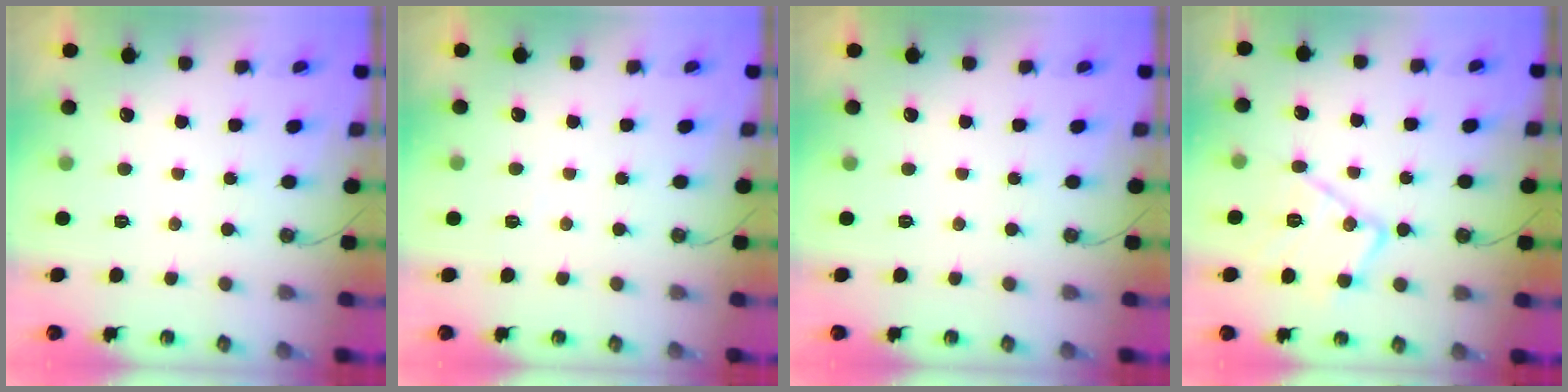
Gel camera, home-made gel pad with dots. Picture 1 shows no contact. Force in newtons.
{"total": 2.7, "press": 2.7, "slide": 0.5}
{"total": 0.0}
{"total": 14.4, "press": 14.4, "slide": 0.8}